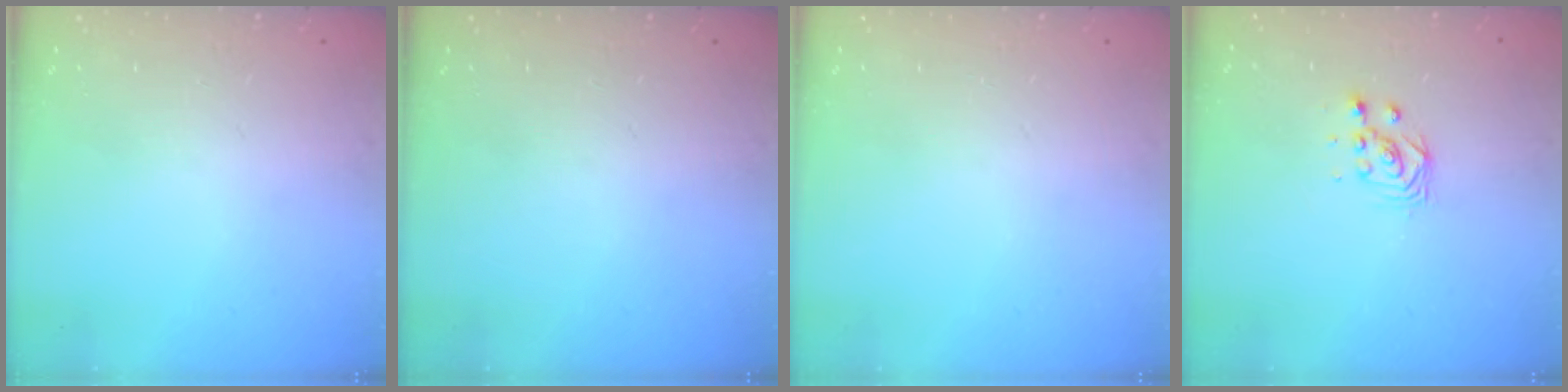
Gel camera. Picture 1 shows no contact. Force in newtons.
{"total": 0.0}
{"total": 0.0}
{"total": 3.0, "press": 2.9, "slide": 0.3}